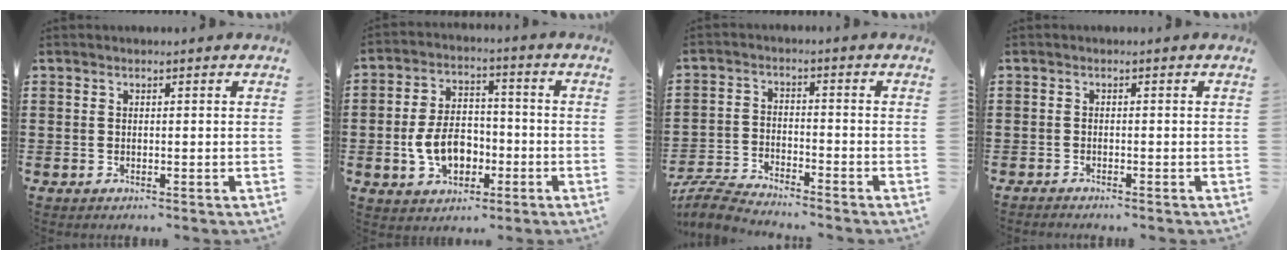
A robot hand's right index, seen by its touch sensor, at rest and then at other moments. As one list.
[{"total": 8.1, "force": [-2.1, 5.5, 5.6], "torque": [-0.105, 0.003, -0.042]}, {"total": 5.2, "force": [-5.1, 0.2, 0.9], "torque": [-0.037, -0.002, -0.109]}, {"total": 0.8, "force": [-0.8, 0.0, 0.0], "torque": [-0.002, 0.000, -0.017]}]